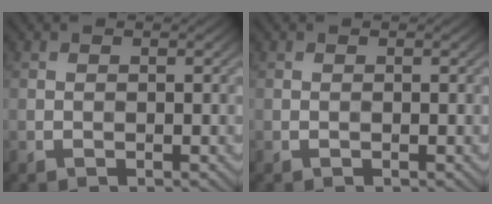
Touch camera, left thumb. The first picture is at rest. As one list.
[{"total": 0.0}]